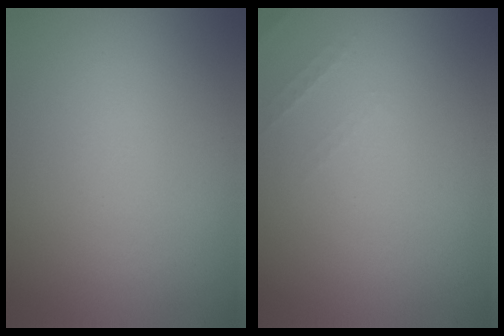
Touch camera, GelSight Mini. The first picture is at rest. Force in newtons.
{"total": 0.6, "press": 0.6, "slide": 0.2}